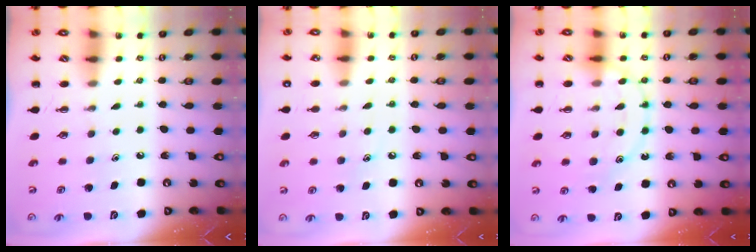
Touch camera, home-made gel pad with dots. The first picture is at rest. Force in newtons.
{"total": 7.3, "press": 7.1, "slide": 1.8}
{"total": 13.8, "press": 13.7, "slide": 1.8}